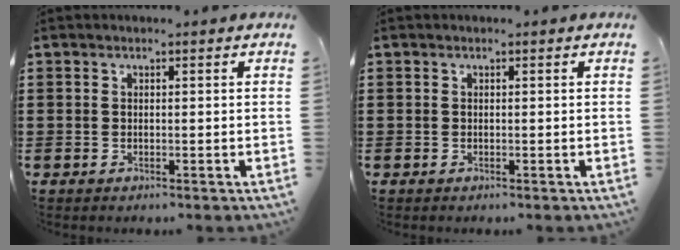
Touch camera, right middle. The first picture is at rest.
{"total": 0.0}